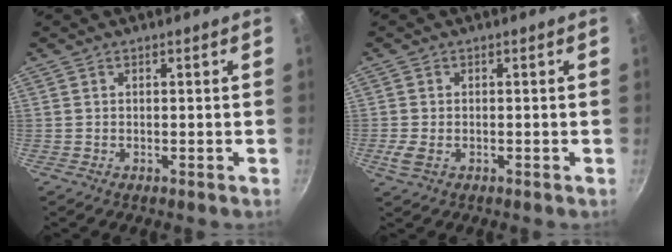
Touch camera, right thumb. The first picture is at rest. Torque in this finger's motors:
{"motor_torque": [0.15, -0.11, 0.08, 0.02, 0.08]}